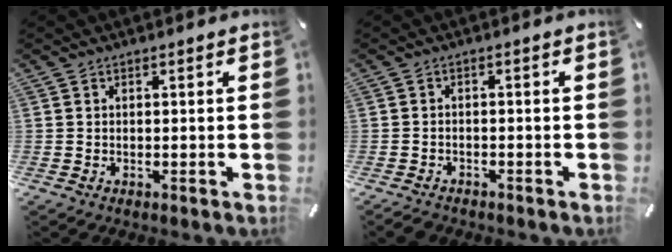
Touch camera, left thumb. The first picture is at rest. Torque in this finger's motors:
{"motor_torque": [-0.34, 0.70, 1.00, 1.03, 0.09]}